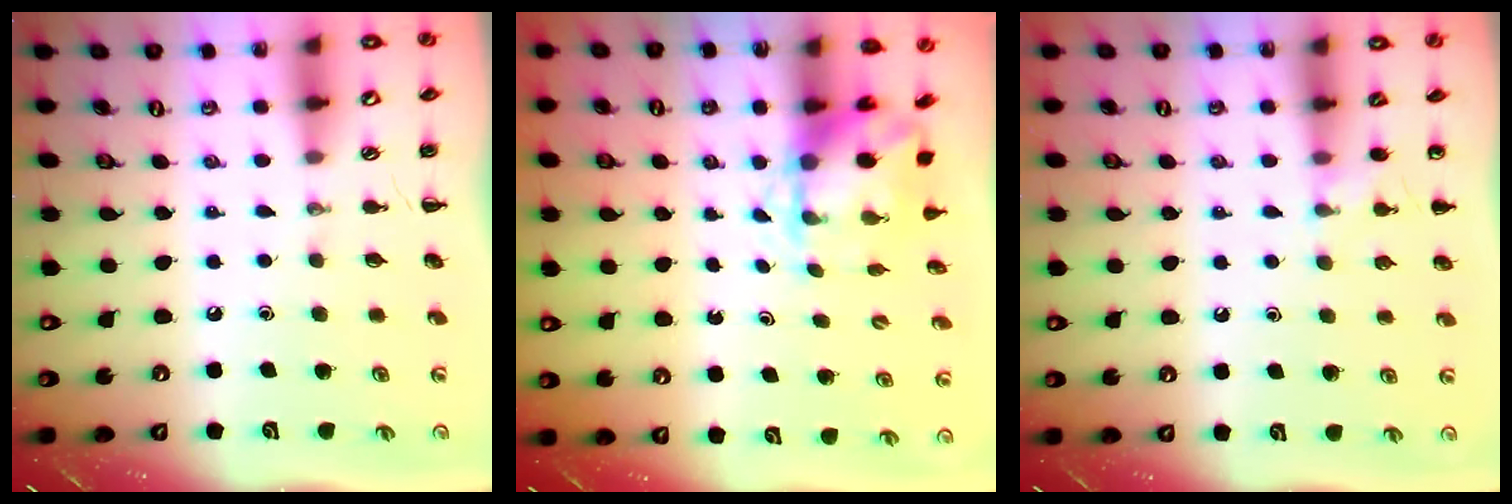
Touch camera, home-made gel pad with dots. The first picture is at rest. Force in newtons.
{"total": 4.0, "press": 3.9, "slide": 0.7}
{"total": 5.9, "press": 5.6, "slide": 2.0}